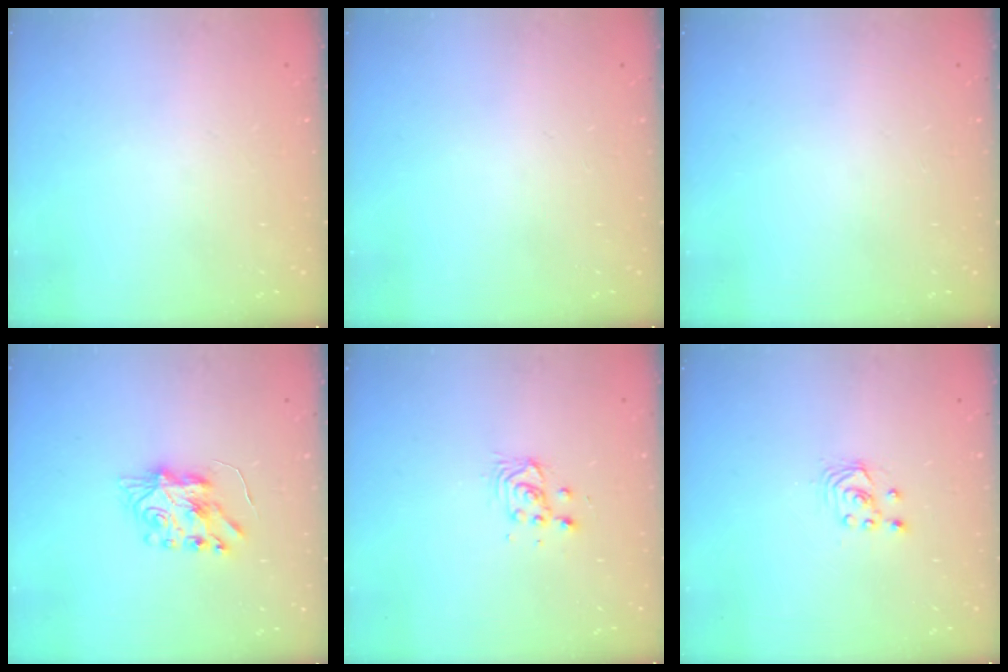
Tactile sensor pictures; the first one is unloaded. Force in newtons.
{"total": 0.0}
{"total": 0.0}
{"total": 7.4, "press": 7.4, "slide": 0.4}
{"total": 3.4, "press": 3.4, "slide": 0.4}
{"total": 1.7, "press": 1.7, "slide": 0.2}